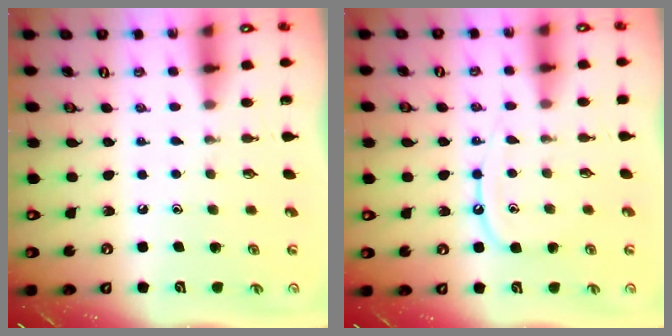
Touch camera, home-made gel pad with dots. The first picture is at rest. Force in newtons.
{"total": 8.9, "press": 8.9, "slide": 0.6}